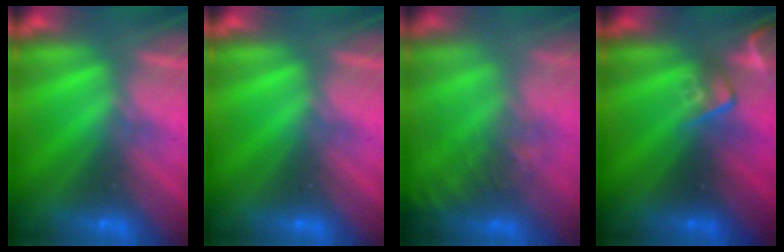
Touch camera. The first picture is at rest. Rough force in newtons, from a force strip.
{"total": 0.0}
{"total": 10.7}
{"total": 2.6}